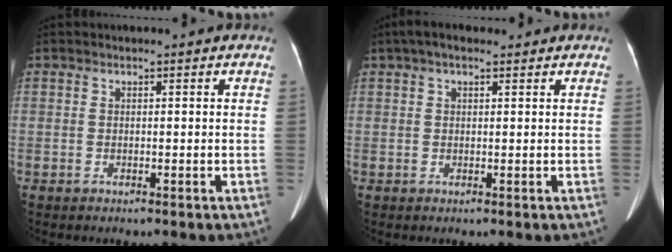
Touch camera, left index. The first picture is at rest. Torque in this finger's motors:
{"motor_torque": [0.04, -0.02, -0.24, 0.02]}